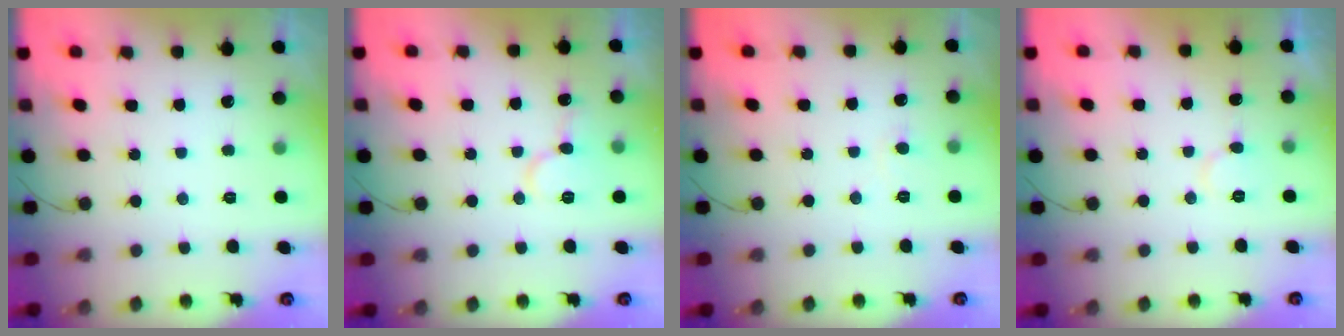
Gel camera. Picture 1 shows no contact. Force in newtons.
{"total": 9.2, "press": 9.1, "slide": 1.1}
{"total": 4.4, "press": 4.4, "slide": 0.3}
{"total": 5.3, "press": 5.2, "slide": 0.5}